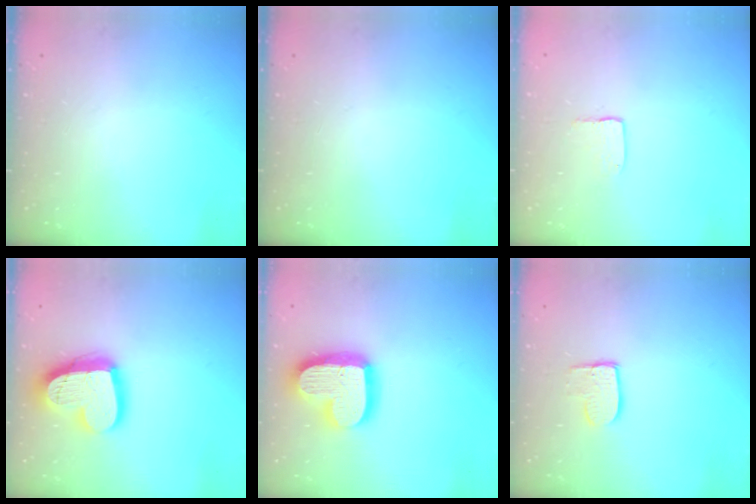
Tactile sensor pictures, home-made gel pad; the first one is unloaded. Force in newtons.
{"total": 0.0}
{"total": 3.2, "press": 3.2, "slide": 0.2}
{"total": 21.4, "press": 21.3, "slide": 2.1}
{"total": 19.2, "press": 19.1, "slide": 1.4}
{"total": 7.8, "press": 7.8, "slide": 0.5}